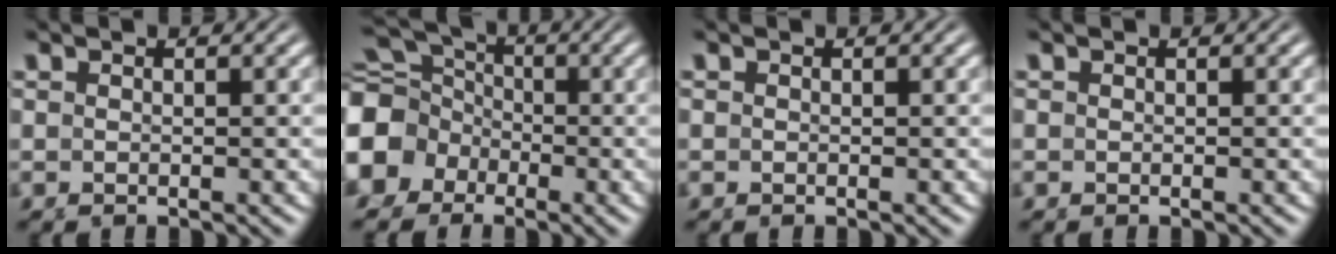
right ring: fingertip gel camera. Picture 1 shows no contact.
{"total": 9.2, "force": [0.2, 8.2, 4.2], "torque": [-0.087, -0.012, -0.003]}
{"total": 0.0}
{"total": 0.0}